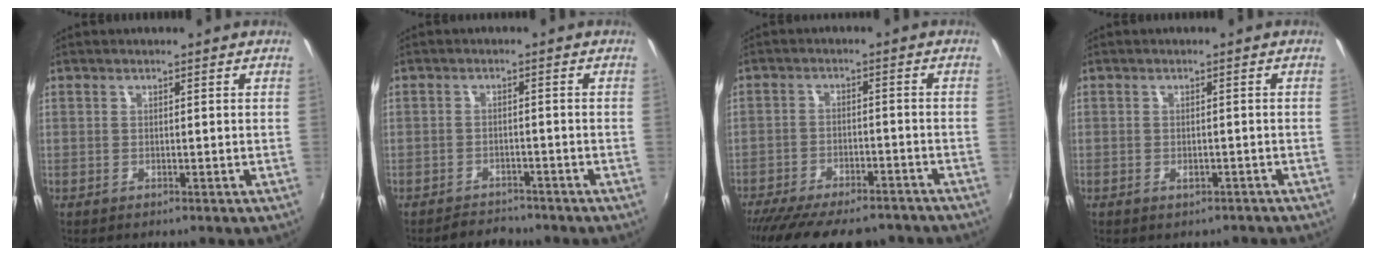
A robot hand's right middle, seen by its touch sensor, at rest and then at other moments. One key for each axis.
{"total": 4.5, "fx": -4.1, "fy": 1.7, "fz": 0.6, "tx": -0.030, "ty": -0.001, "tz": -0.062}
{"total": 18.9, "fx": -15.6, "fy": 5.9, "fz": 8.9, "tx": -0.181, "ty": -0.030, "tz": -0.220}
{"total": 2.0, "fx": -1.4, "fy": 1.1, "fz": 0.9, "tx": -0.017, "ty": -0.002, "tz": -0.015}